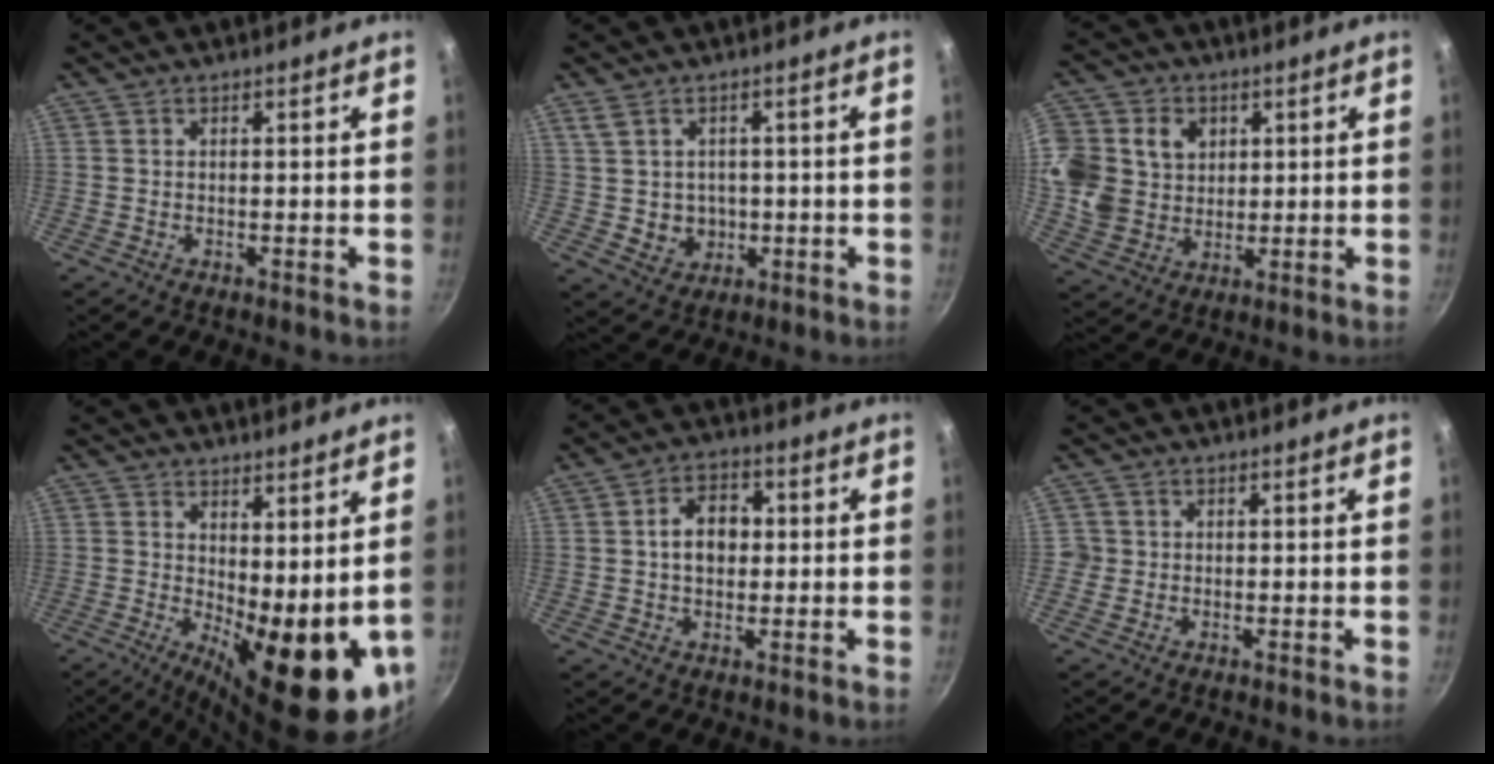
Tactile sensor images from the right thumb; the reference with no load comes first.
{"total": 5.9, "force": [0.3, 5.1, 3.0], "torque": [-0.031, 0.008, 0.019]}
{"total": 16.3, "force": [3.7, 14.0, 7.3], "torque": [-0.153, 0.000, 0.067]}
{"total": 16.0, "force": [1.4, 6.3, 14.7], "torque": [-0.168, -0.032, 0.035]}
{"total": 7.6, "force": [0.6, 5.5, 5.1], "torque": [-0.050, 0.016, 0.002]}
{"total": 1.8, "force": [-0.3, 1.8, 0.3], "torque": [0.005, 0.007, -0.007]}